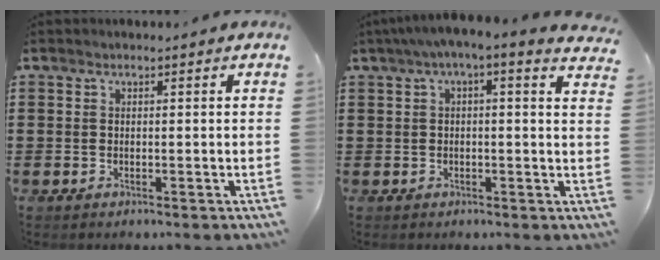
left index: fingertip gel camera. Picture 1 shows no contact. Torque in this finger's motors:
{"motor_torque": [2.14, 0.00, 0.75, 0.15]}